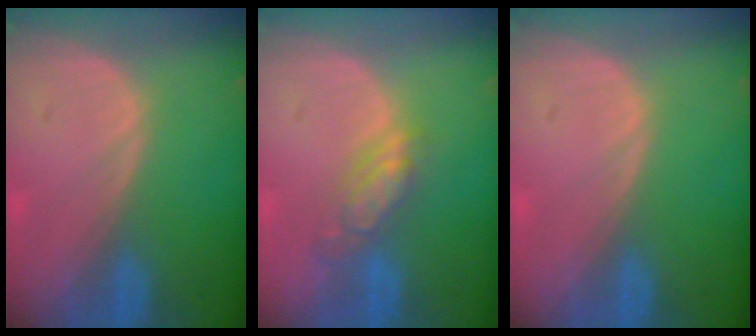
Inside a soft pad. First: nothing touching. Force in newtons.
{"total": 5.5, "press": 4.7, "slide": 2.8}
{"total": 0.0}